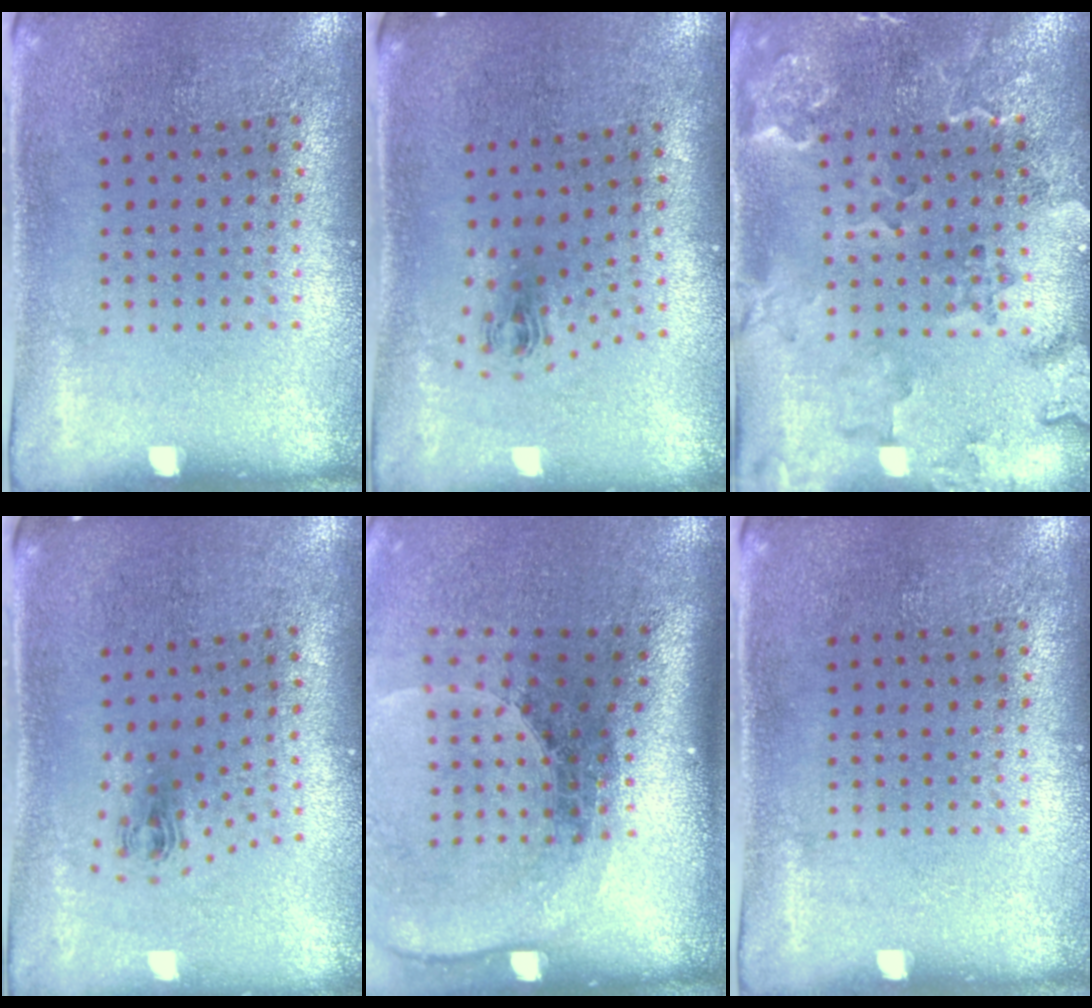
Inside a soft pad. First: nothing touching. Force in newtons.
{"total": 1.0, "press": 0.4, "slide": 0.9}
{"total": 2.3, "press": 2.2, "slide": 0.8}
{"total": 1.0, "press": 0.4, "slide": 0.9}
{"total": 2.6, "press": 1.9, "slide": 1.9}
{"total": 0.0}